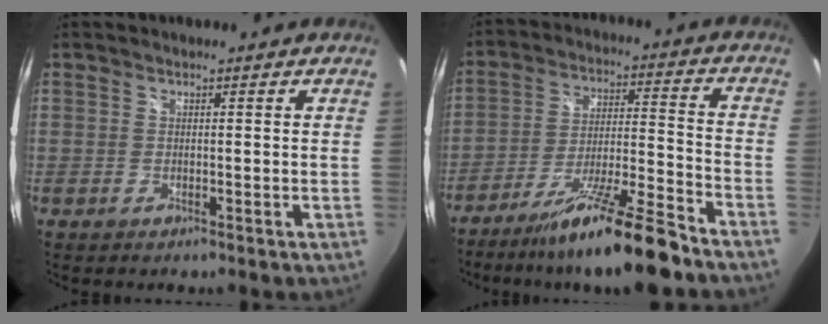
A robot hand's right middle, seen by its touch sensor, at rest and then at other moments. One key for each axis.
{"total": 15.9, "fx": -12.9, "fy": 0.1, "fz": 9.3, "tx": -0.176, "ty": -0.011, "tz": -0.213}